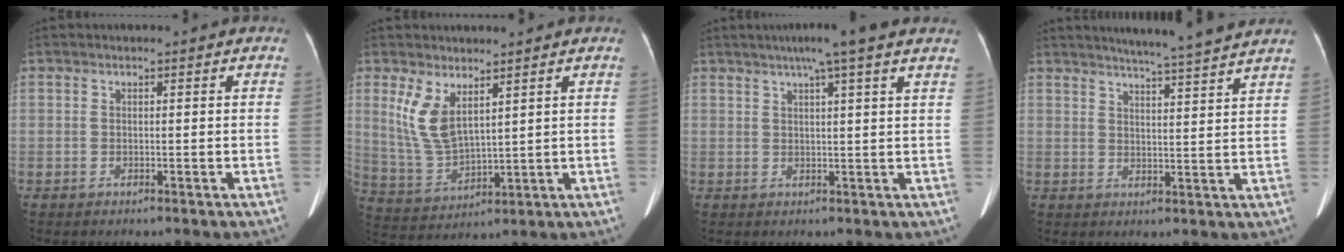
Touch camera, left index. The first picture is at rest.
{"total": 7.0, "force": [3.5, 2.6, 5.5], "torque": [-0.132, -0.008, 0.084]}
{"total": 7.8, "force": [5.7, -0.7, 5.3], "torque": [-0.084, 0.020, 0.070]}
{"total": 11.5, "force": [10.3, -1.2, 4.9], "torque": [-0.080, -0.004, 0.126]}